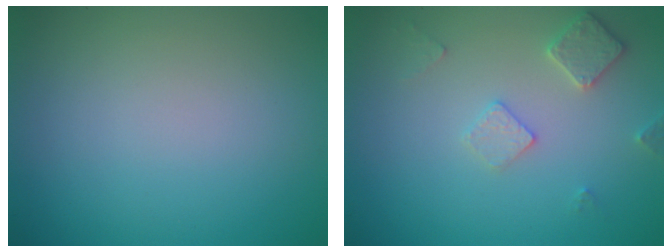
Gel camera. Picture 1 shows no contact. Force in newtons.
{"total": 2.5, "press": 2.4, "slide": 0.4}